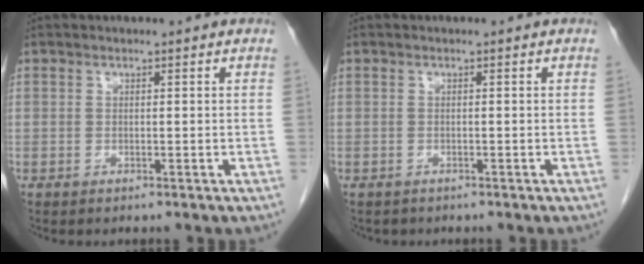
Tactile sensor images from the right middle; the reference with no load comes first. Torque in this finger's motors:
{"motor_torque": [-0.01, 0.02, 0.01, 0.02]}